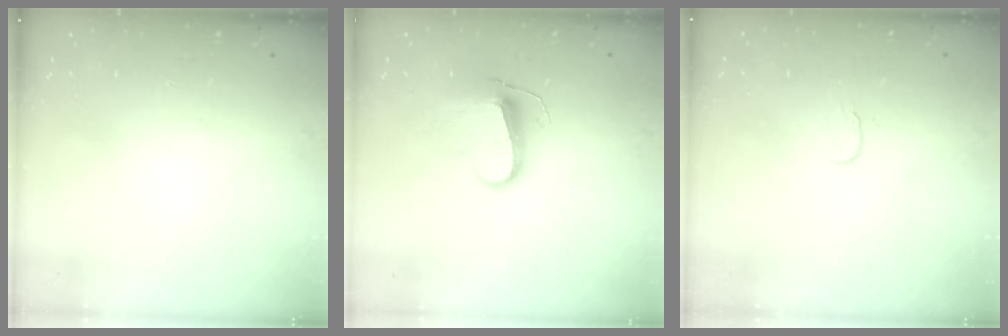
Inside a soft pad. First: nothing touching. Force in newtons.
{"total": 9.9, "press": 9.9, "slide": 0.1}
{"total": 3.9, "press": 3.8, "slide": 0.4}